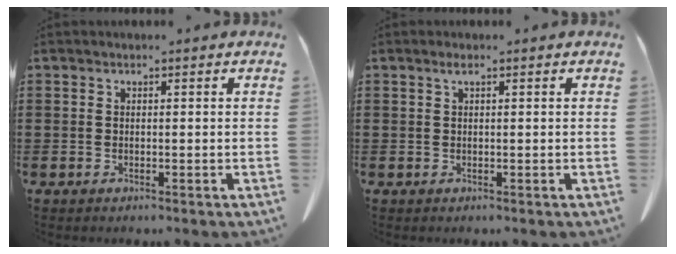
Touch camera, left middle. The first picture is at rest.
{"total": 0.8, "force": [0.4, 0.1, 0.7], "torque": [-0.015, 0.002, 0.007]}